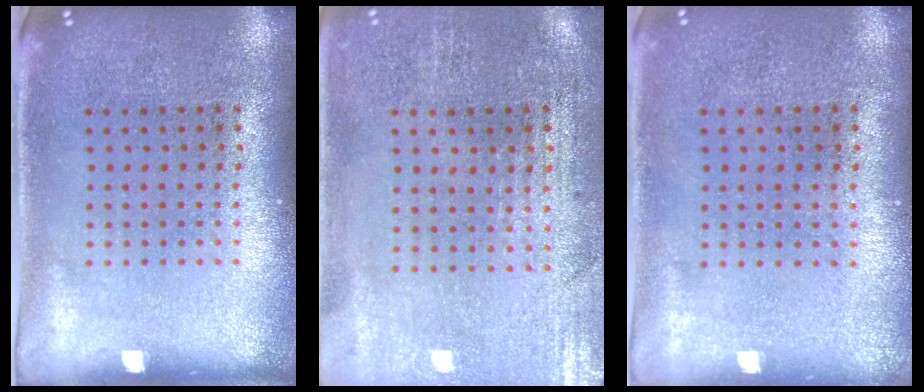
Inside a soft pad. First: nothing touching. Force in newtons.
{"total": 0.6, "press": 0.5, "slide": 0.4}
{"total": 0.0}